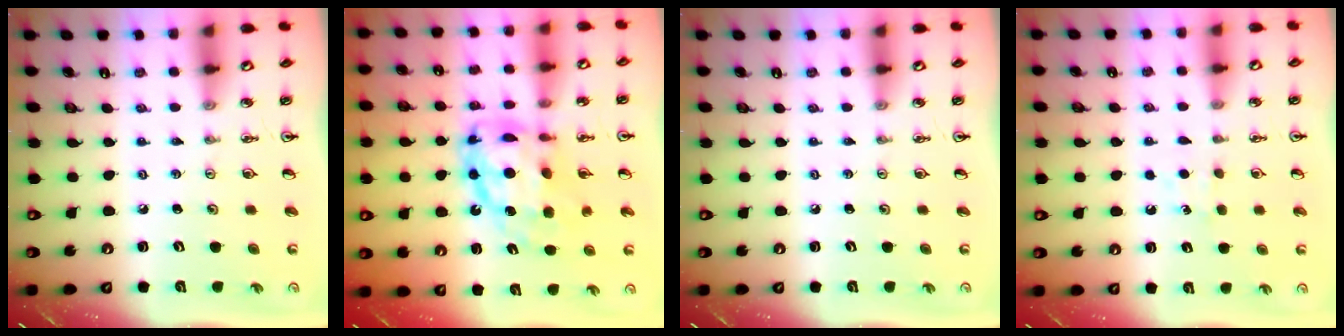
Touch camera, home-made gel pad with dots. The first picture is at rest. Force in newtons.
{"total": 14.9, "press": 14.9, "slide": 1.5}
{"total": 0.0}
{"total": 4.5, "press": 4.4, "slide": 0.5}